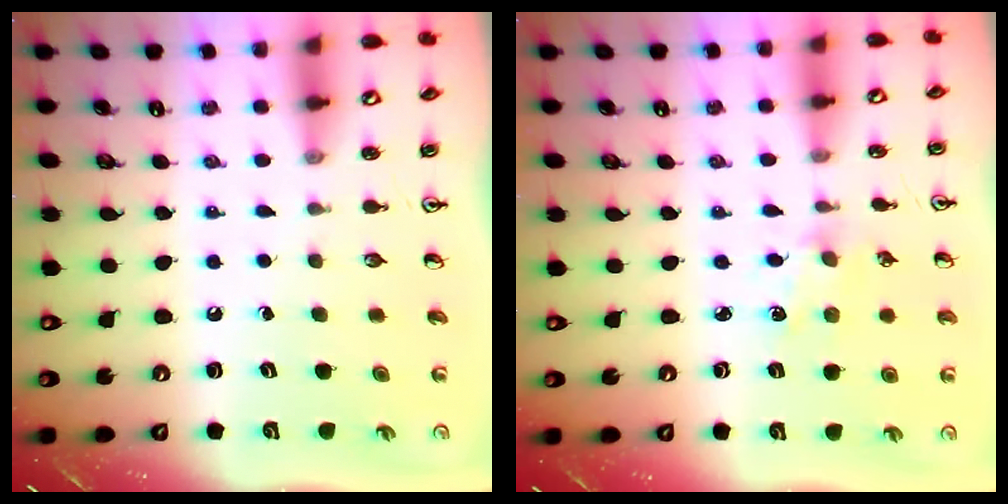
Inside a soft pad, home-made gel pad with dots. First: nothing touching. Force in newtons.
{"total": 2.7, "press": 2.7, "slide": 0.4}